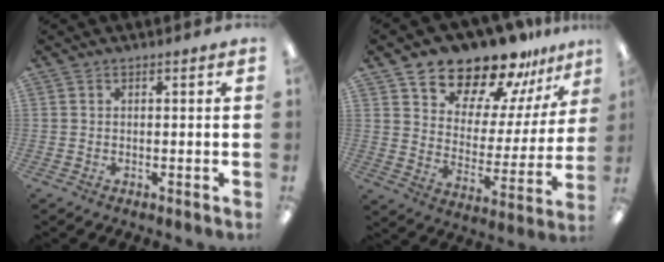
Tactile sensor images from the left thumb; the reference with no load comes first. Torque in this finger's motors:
{"motor_torque": [1.72, 2.30, 1.22, -1.56, 0.02]}